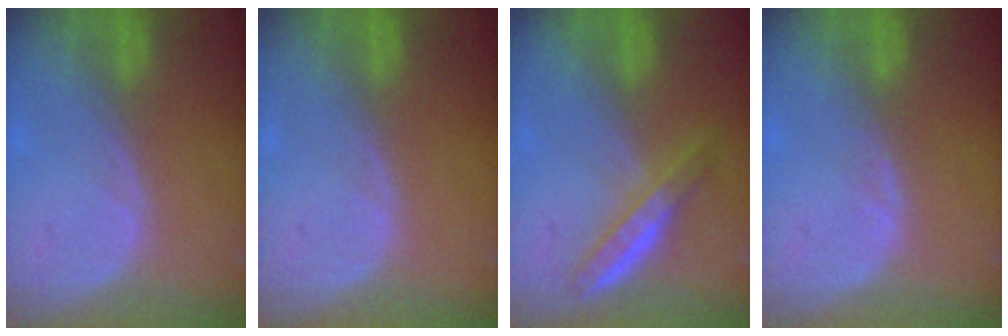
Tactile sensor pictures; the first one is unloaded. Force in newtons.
{"total": 0.0}
{"total": 4.9, "press": 4.5, "slide": 1.9}
{"total": 0.8, "press": 0.8, "slide": 0.3}